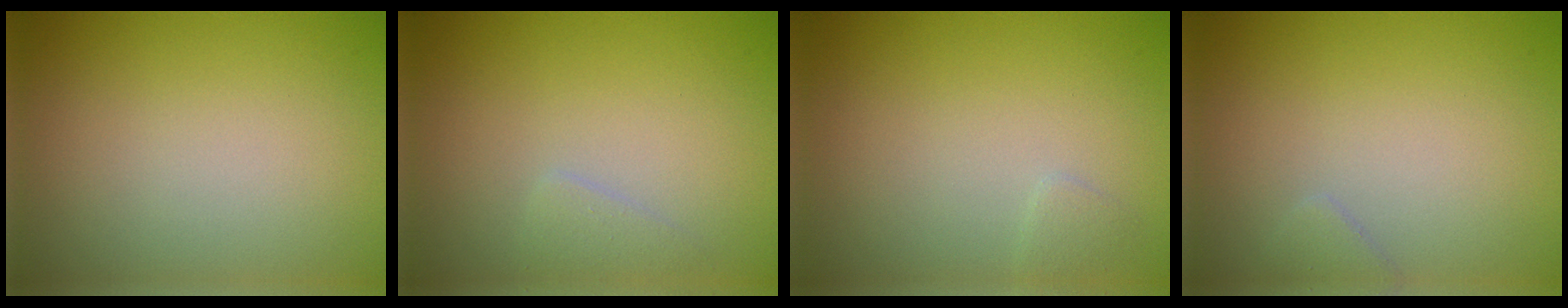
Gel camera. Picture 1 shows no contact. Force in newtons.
{"total": 1.0, "press": 1.0, "slide": 0.1}
{"total": 0.7, "press": 0.7, "slide": 0.0}
{"total": 0.8, "press": 0.8, "slide": 0.1}